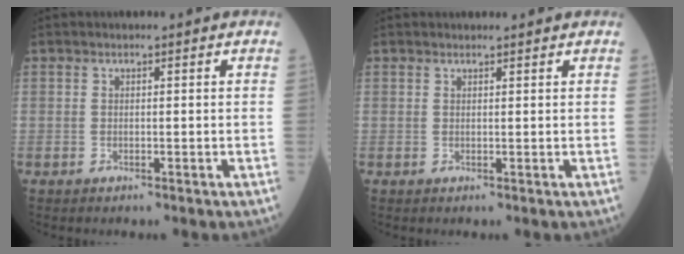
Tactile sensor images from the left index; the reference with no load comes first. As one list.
[{"total": 1.8, "force": [1.8, 0.1, 0.3], "torque": [-0.007, 0.007, 0.023]}]